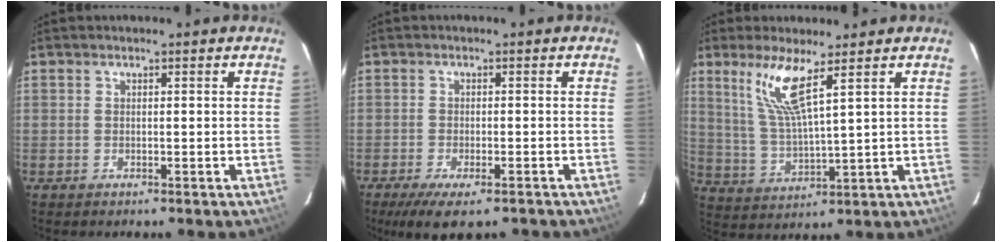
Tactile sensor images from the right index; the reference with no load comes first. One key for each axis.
{"total": 8.7, "fx": -6.3, "fy": 2.6, "fz": 5.4, "tx": -0.116, "ty": -0.032, "tz": -0.100}
{"total": 8.7, "fx": 5.1, "fy": 0.3, "fz": 7.0, "tx": -0.138, "ty": -0.006, "tz": 0.111}